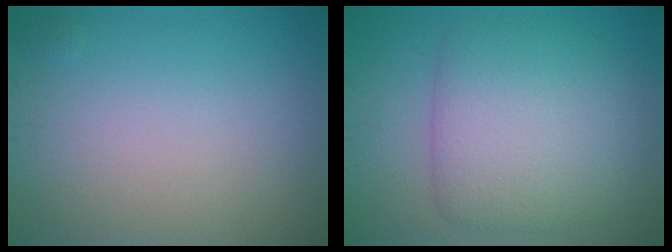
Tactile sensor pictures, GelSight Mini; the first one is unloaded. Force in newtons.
{"total": 7.2, "press": 7.1, "slide": 0.2}